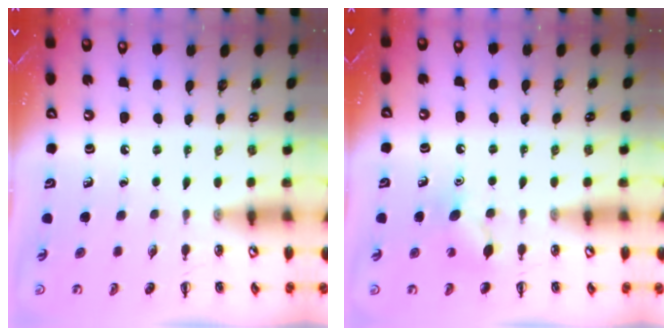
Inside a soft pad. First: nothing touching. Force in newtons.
{"total": 8.0, "press": 7.8, "slide": 1.7}